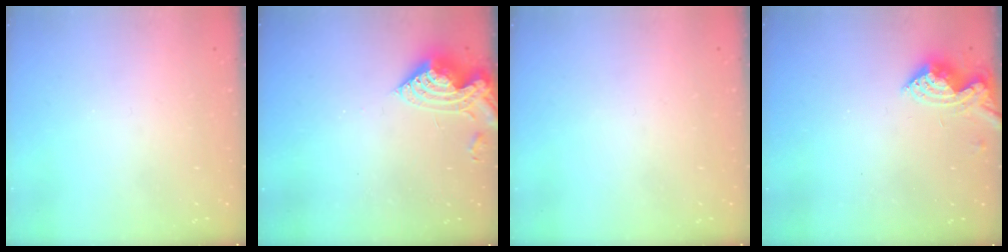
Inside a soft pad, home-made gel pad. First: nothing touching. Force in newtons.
{"total": 9.3, "press": 9.3, "slide": 1.0}
{"total": 0.0}
{"total": 9.2, "press": 9.1, "slide": 0.6}